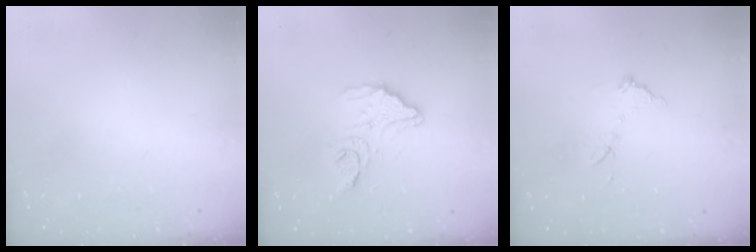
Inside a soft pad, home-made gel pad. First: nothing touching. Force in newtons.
{"total": 12.6, "press": 12.5, "slide": 1.0}
{"total": 7.6, "press": 7.6, "slide": 0.4}